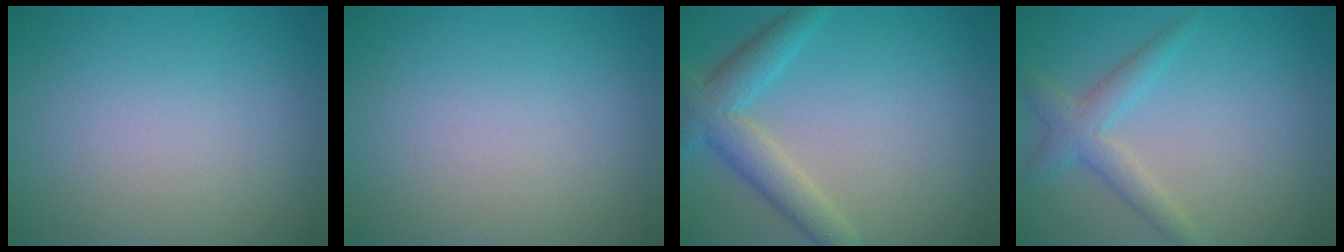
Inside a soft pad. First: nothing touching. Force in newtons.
{"total": 0.0}
{"total": 4.3, "press": 4.3, "slide": 0.2}
{"total": 2.8, "press": 2.8, "slide": 0.1}